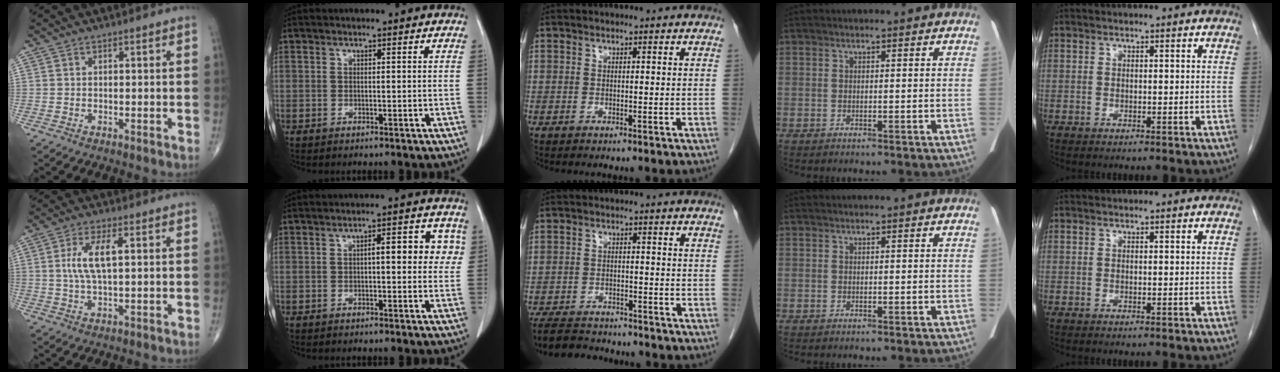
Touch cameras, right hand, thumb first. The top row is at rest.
{"thumb": {"total": 7.2, "force": [1.4, 2.5, 6.7], "torque": [-0.141, 0.002, 0.028]}, "index": {"total": 6.4, "force": [0.9, 2.3, 5.9], "torque": [-0.069, 0.023, 0.008]}, "middle": {"total": 8.0, "force": [-7.4, 2.0, 2.4], "torque": [-0.037, -0.010, -0.117]}}